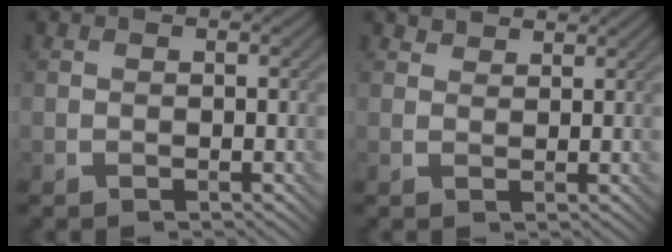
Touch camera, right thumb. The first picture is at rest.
{"total": 1.9, "force": [1.7, 0.6, 0.5], "torque": [-0.012, -0.002, 0.035]}